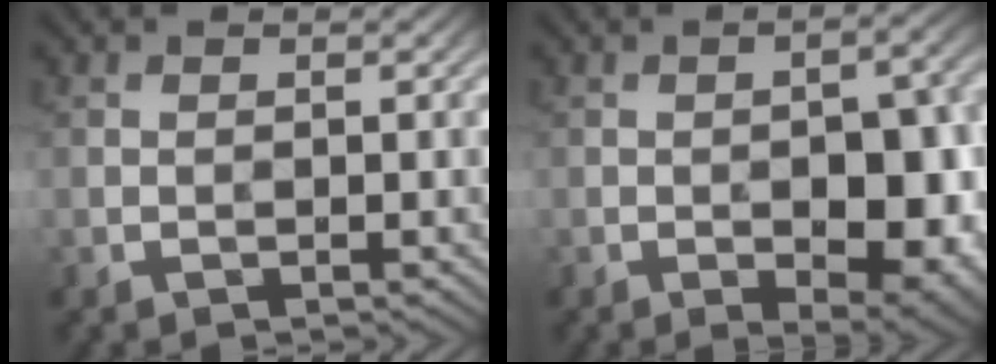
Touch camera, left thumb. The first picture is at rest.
{"total": 11.3, "force": [-2.6, 5.0, 9.8], "torque": [-0.115, -0.003, -0.029]}